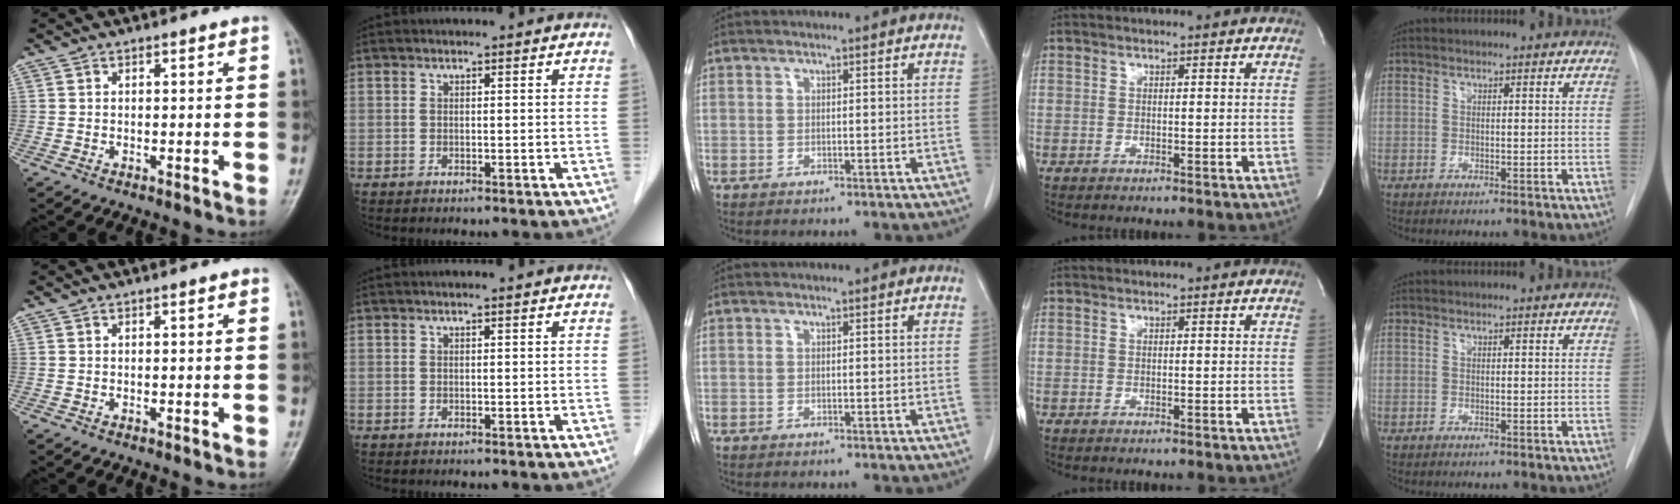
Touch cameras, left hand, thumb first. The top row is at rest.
{"index": {"total": 0.6, "force": [0.5, 0.0, 0.4], "torque": [-0.007, 0.006, 0.009]}}